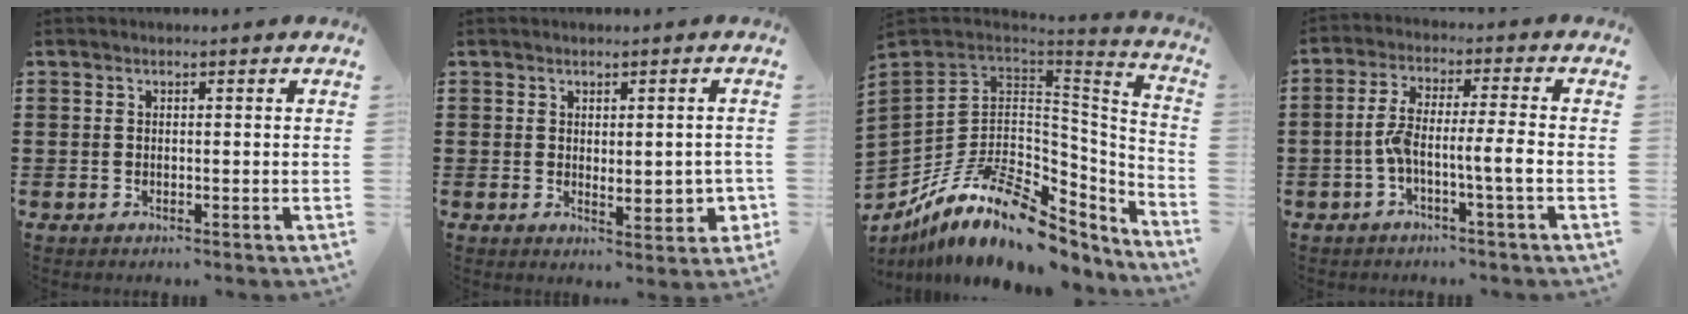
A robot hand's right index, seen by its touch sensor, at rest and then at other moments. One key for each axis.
{"total": 3.0, "fx": 0.8, "fy": 1.6, "fz": 2.4, "tx": -0.032, "ty": 0.002, "tz": 0.013}
{"total": 17.2, "fx": -8.8, "fy": 8.8, "fz": 11.9, "tx": -0.261, "ty": 0.029, "tz": -0.152}
{"total": 6.9, "fx": -2.1, "fy": 0.5, "fz": 6.6, "tx": -0.135, "ty": -0.005, "tz": -0.047}